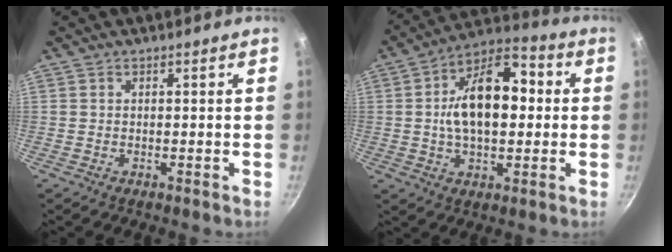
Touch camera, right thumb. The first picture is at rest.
{"total": 16.7, "force": [1.3, 9.3, 13.8], "torque": [-0.207, 0.027, 0.014]}